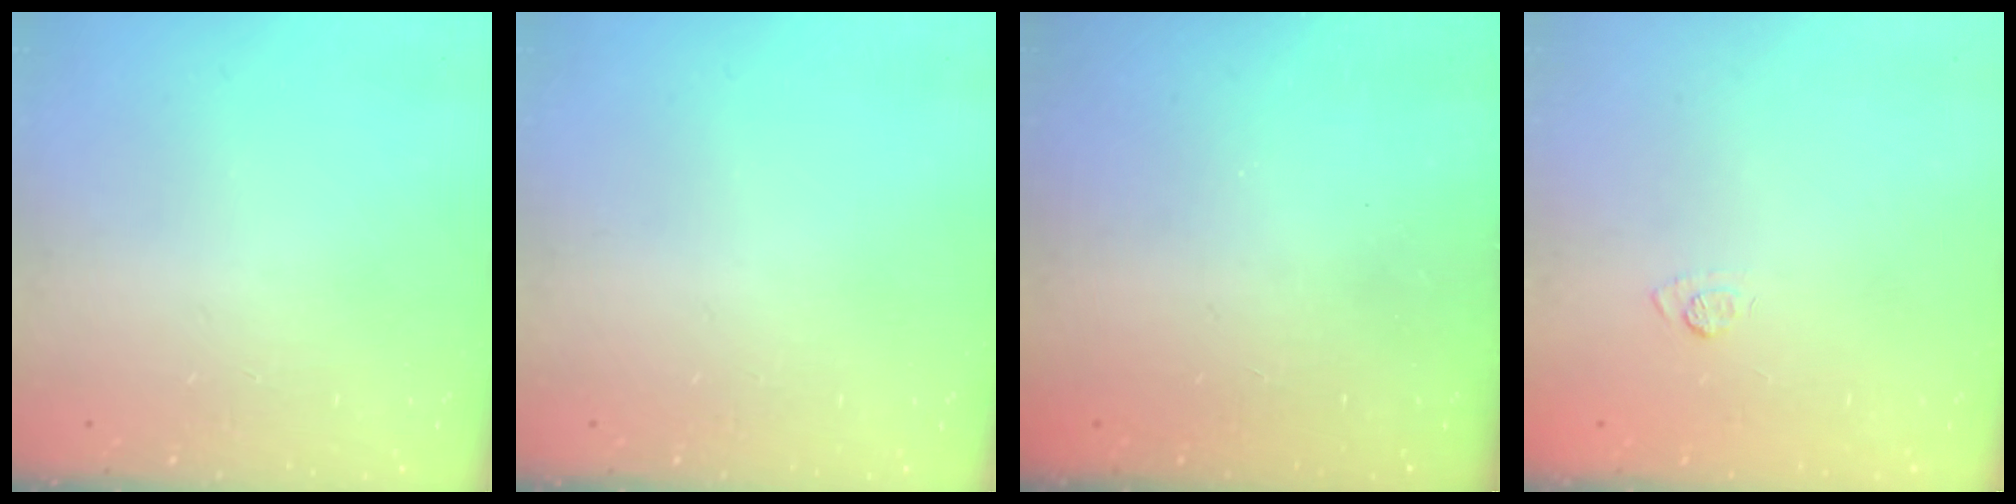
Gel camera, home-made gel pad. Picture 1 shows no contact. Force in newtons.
{"total": 0.0}
{"total": 2.5, "press": 2.4, "slide": 0.8}
{"total": 7.5, "press": 7.3, "slide": 1.4}